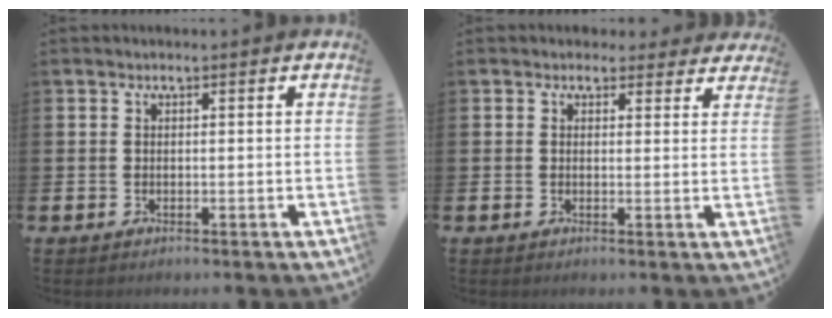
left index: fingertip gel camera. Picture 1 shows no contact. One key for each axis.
{"total": 2.3, "fx": 1.9, "fy": 1.3, "fz": -0.1, "tx": 0.004, "ty": -0.004, "tz": 0.031}